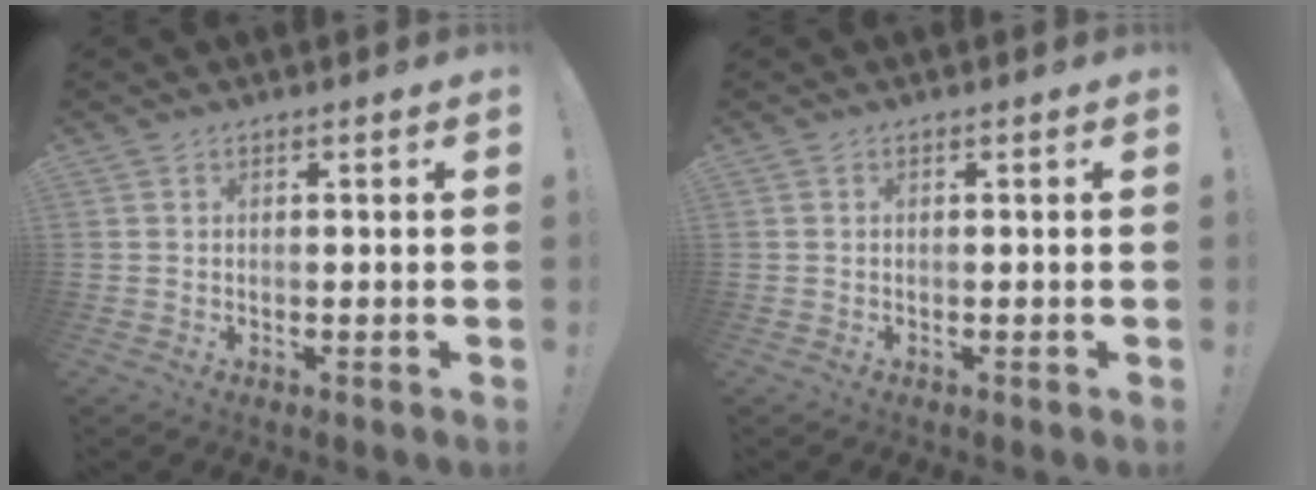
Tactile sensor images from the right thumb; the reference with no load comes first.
{"total": 0.0}